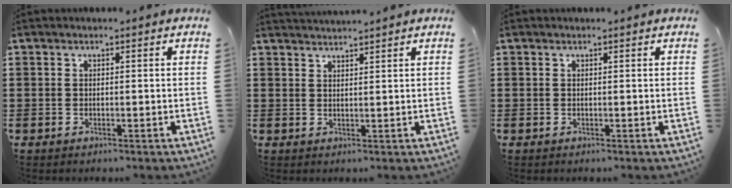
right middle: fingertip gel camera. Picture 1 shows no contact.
{"total": 1.9, "force": [1.9, -0.1, 0.0], "torque": [-0.004, 0.002, 0.036]}
{"total": 0.0}